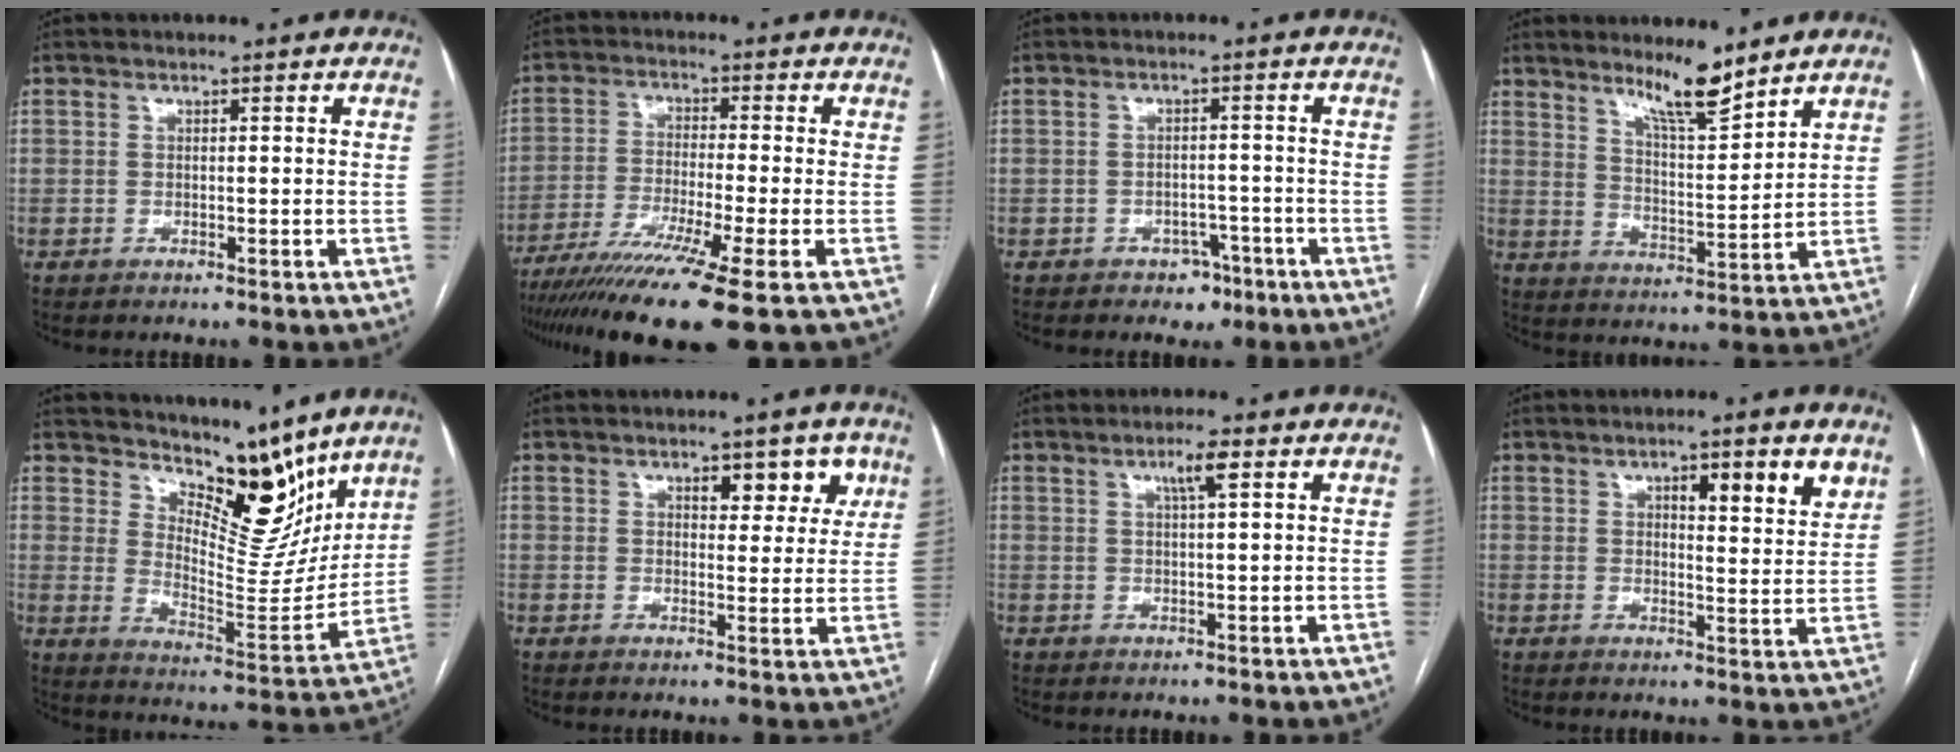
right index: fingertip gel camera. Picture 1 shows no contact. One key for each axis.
{"total": 13.2, "fx": -8.9, "fy": -1.3, "fz": 9.6, "tx": -0.176, "ty": -0.038, "tz": -0.148}
{"total": 3.7, "fx": -2.5, "fy": 2.7, "fz": 0.6, "tx": 0.001, "ty": 0.014, "tz": -0.029}
{"total": 8.0, "fx": 6.6, "fy": 0.5, "fz": 4.6, "tx": -0.083, "ty": -0.017, "tz": 0.118}
{"total": 13.1, "fx": 10.8, "fy": 4.3, "fz": 6.2, "tx": -0.090, "ty": -0.029, "tz": 0.173}
{"total": 5.8, "fx": 3.1, "fy": 2.6, "fz": 4.2, "tx": -0.042, "ty": 0.004, "tz": 0.038}
{"total": 3.4, "fx": 1.6, "fy": 0.2, "fz": 2.9, "tx": -0.053, "ty": 0.004, "tz": 0.027}
{"total": 7.6, "fx": 4.1, "fy": 1.4, "fz": 6.2, "tx": -0.084, "ty": -0.004, "tz": 0.054}